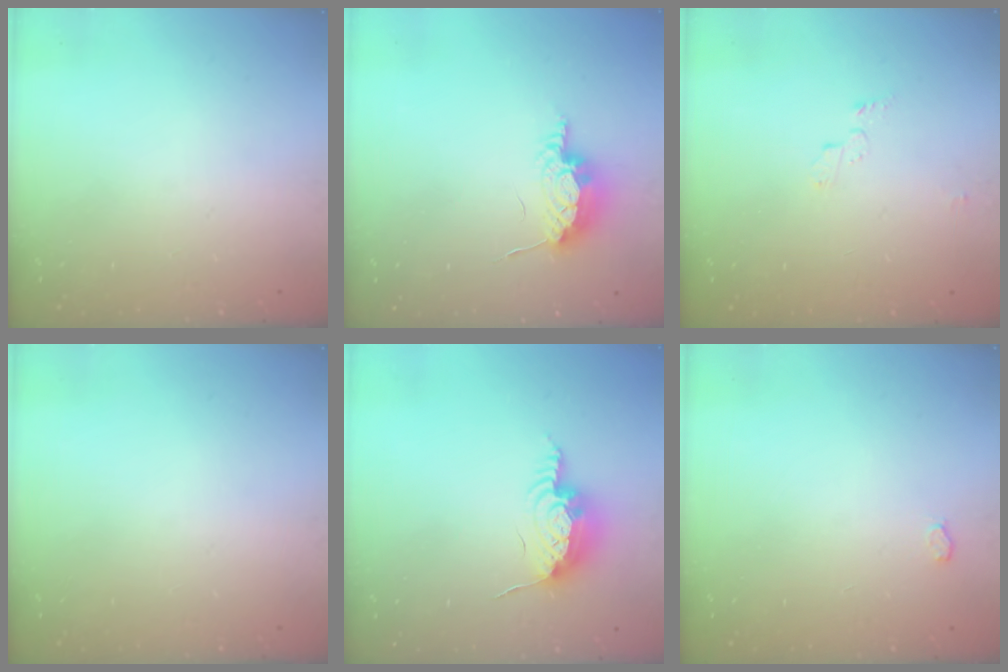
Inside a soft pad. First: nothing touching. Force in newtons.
{"total": 7.8, "press": 7.8, "slide": 0.2}
{"total": 3.5, "press": 3.4, "slide": 0.4}
{"total": 0.0}
{"total": 11.9, "press": 11.9, "slide": 0.8}
{"total": 4.5, "press": 4.4, "slide": 0.9}